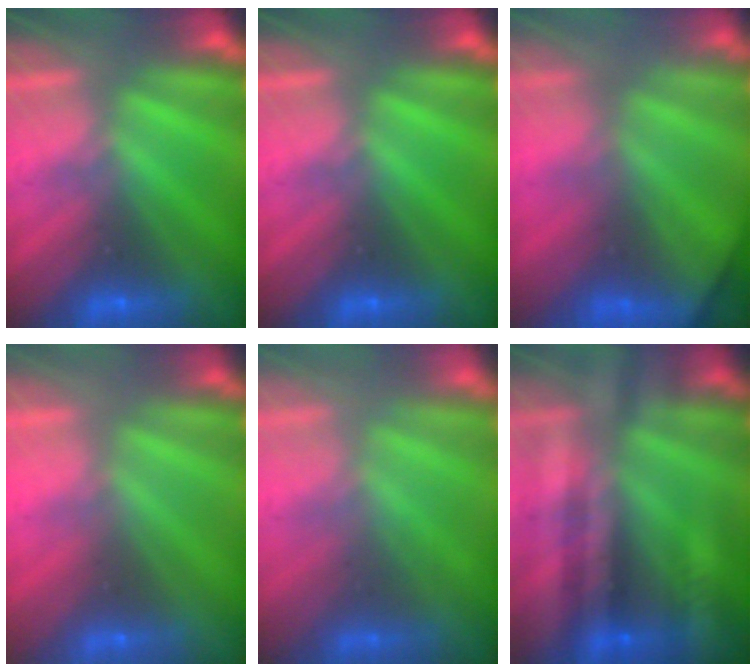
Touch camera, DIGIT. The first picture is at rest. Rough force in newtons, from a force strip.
{"total": 0.0}
{"total": 8.1}
{"total": 3.2}
{"total": 2.0}
{"total": 2.8}